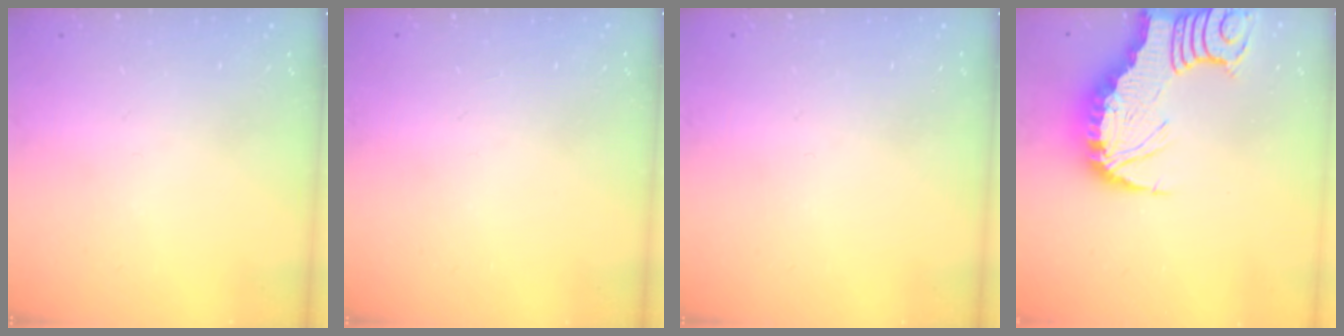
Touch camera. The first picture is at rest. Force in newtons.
{"total": 0.0}
{"total": 0.0}
{"total": 4.9, "press": 4.9, "slide": 0.5}